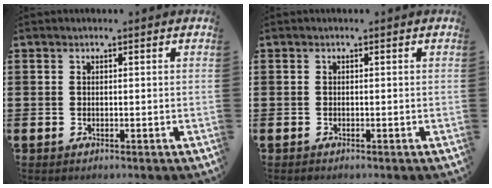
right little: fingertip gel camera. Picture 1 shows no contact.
{"total": 0.0}